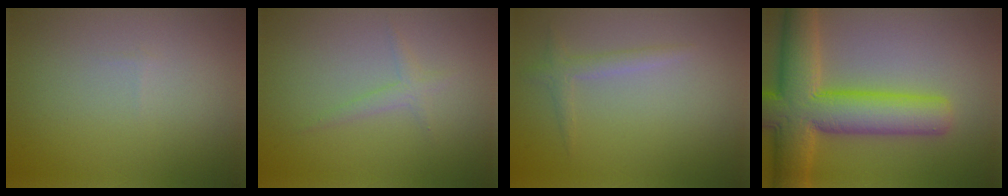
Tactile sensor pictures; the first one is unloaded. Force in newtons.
{"total": 1.2, "press": 1.2, "slide": 0.0}
{"total": 1.4, "press": 1.4, "slide": 0.1}
{"total": 10.1, "press": 10.1, "slide": 0.6}